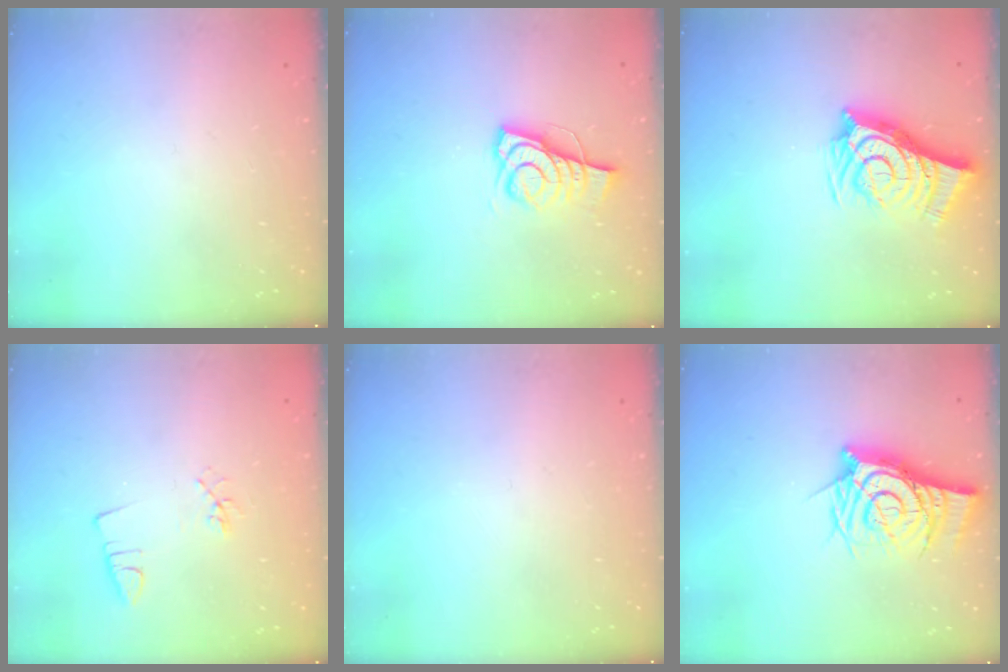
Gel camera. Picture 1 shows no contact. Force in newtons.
{"total": 7.9, "press": 7.8, "slide": 0.3}
{"total": 12.3, "press": 11.7, "slide": 3.9}
{"total": 3.0, "press": 2.7, "slide": 1.4}
{"total": 0.0}
{"total": 10.8, "press": 10.8, "slide": 1.1}